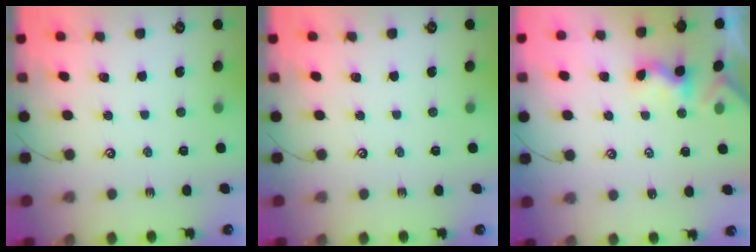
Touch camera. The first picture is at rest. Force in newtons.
{"total": 0.0}
{"total": 1.2, "press": 1.1, "slide": 0.5}